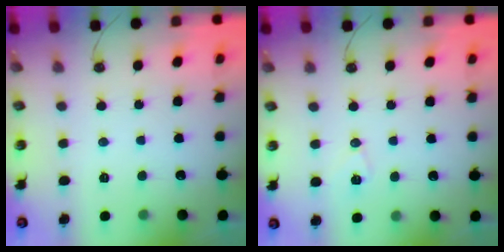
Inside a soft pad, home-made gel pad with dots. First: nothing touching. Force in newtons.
{"total": 6.7, "press": 6.4, "slide": 2.1}